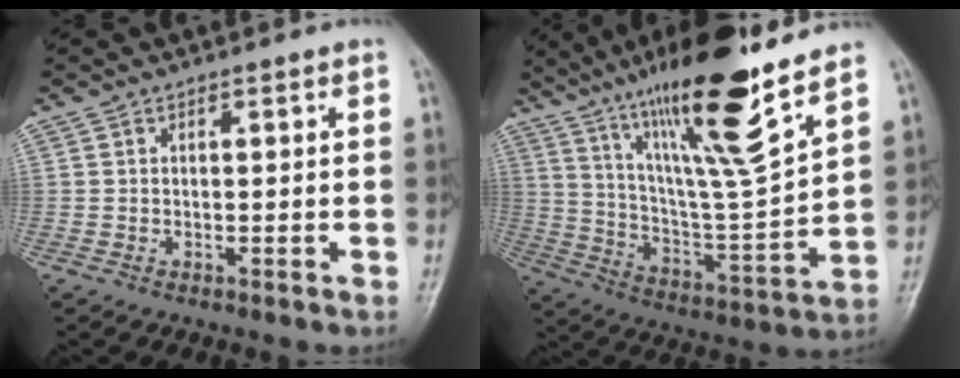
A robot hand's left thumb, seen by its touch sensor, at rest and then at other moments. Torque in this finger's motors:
{"motor_torque": [1.98, 0.42, 1.63, -1.14, 0.62]}